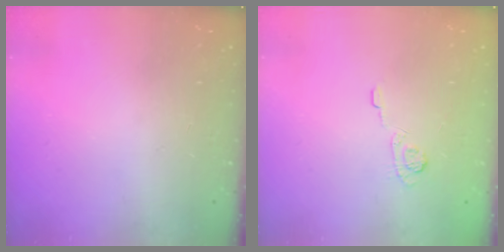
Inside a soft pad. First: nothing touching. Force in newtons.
{"total": 4.5, "press": 4.2, "slide": 1.6}